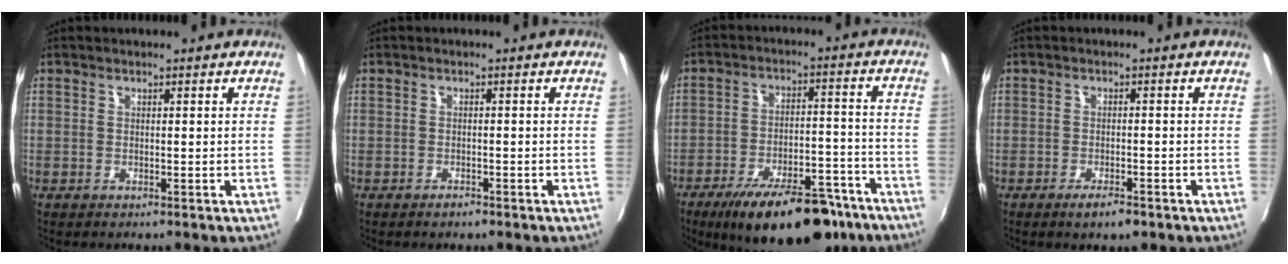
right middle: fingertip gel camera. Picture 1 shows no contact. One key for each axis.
{"total": 1.2, "fx": -1.0, "fy": 0.5, "fz": 0.5, "tx": -0.009, "ty": -0.002, "tz": -0.018}
{"total": 20.1, "fx": -14.9, "fy": 6.9, "fz": 11.6, "tx": -0.186, "ty": -0.011, "tz": -0.209}
{"total": 3.2, "fx": -2.2, "fy": 1.1, "fz": 2.1, "tx": -0.048, "ty": -0.007, "tz": -0.040}